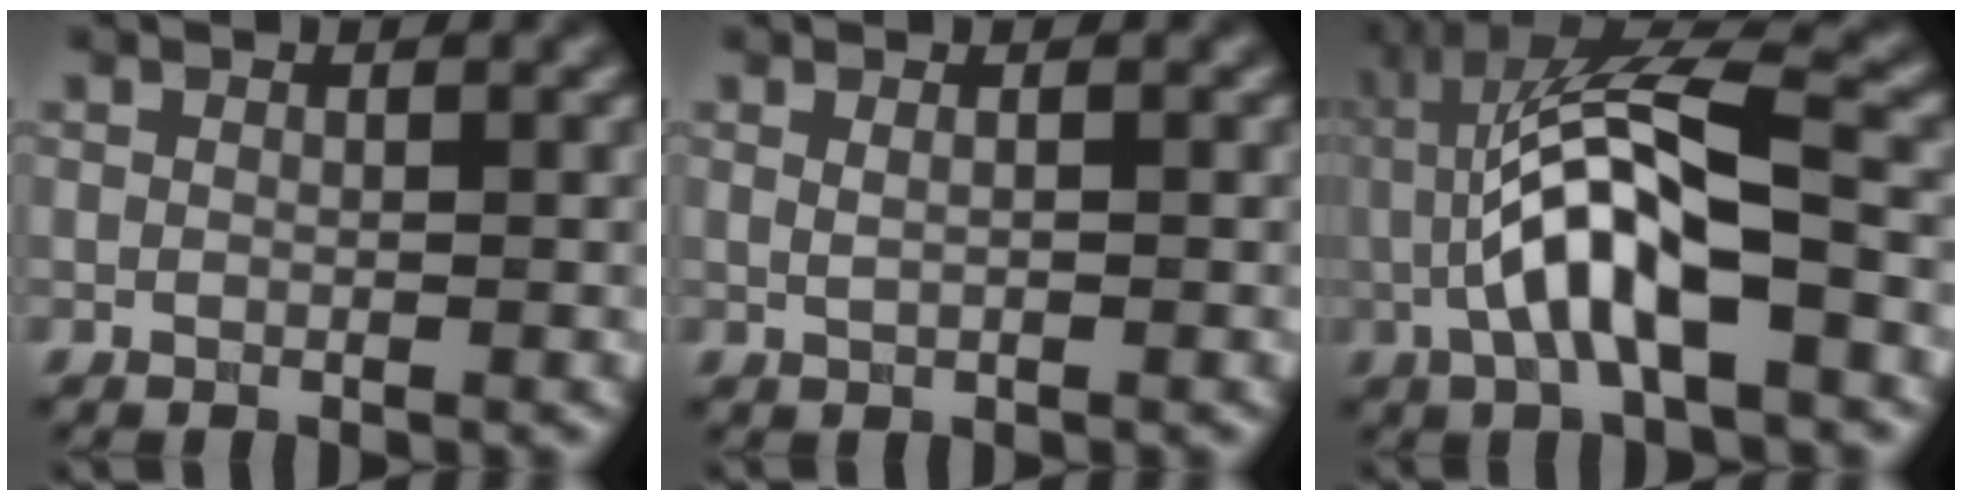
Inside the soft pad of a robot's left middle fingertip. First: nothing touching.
{"total": 1.2, "force": [0.5, 0.6, 0.9], "torque": [-0.005, -0.004, -0.001]}
{"total": 9.5, "force": [-1.1, 2.6, 9.0], "torque": [-0.166, 0.026, -0.022]}